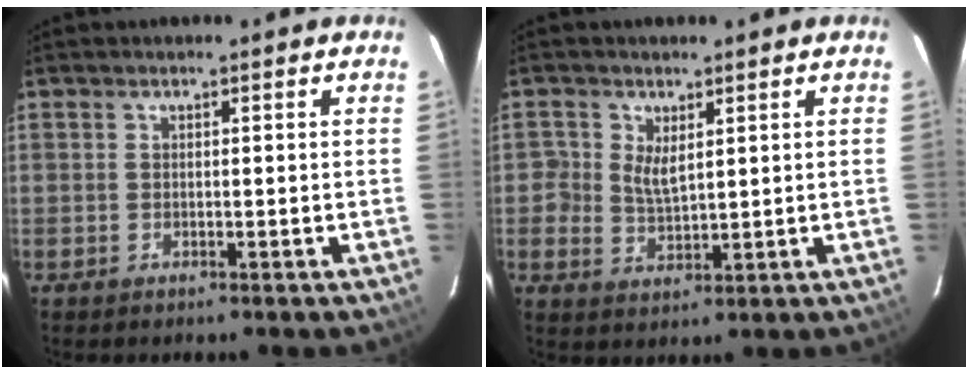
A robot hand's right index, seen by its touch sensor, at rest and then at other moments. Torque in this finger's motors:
{"motor_torque": [0.09, 0.09, 0.01, 0.04]}